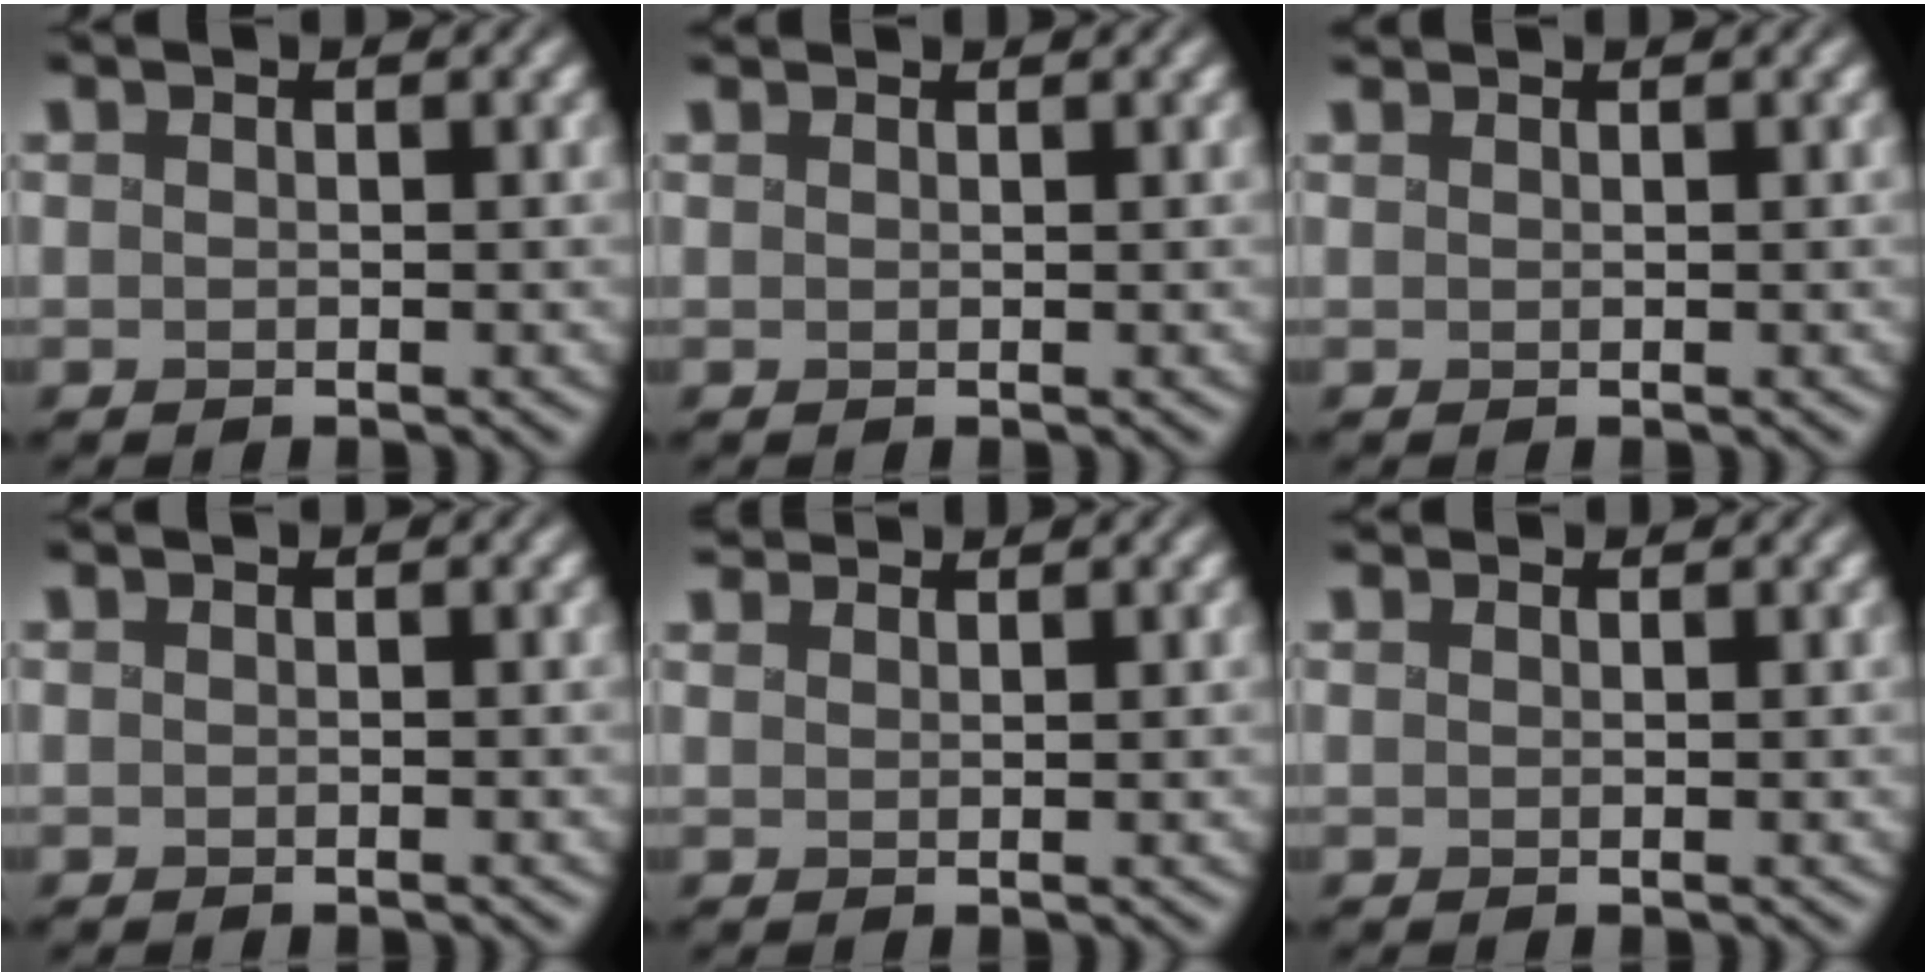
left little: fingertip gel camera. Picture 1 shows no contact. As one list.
[{"total": 1.3, "force": [1.2, 0.1, 0.3], "torque": [-0.002, 0.004, 0.017]}, {"total": 1.0, "force": [0.9, 0.0, 0.2], "torque": [-0.001, 0.003, 0.014]}, {"total": 0.0}, {"total": 2.6, "force": [2.5, 0.4, 0.7], "torque": [-0.012, 0.004, 0.044]}, {"total": 0.9, "force": [0.7, 0.4, 0.2], "torque": [-0.004, 0.001, 0.012]}]